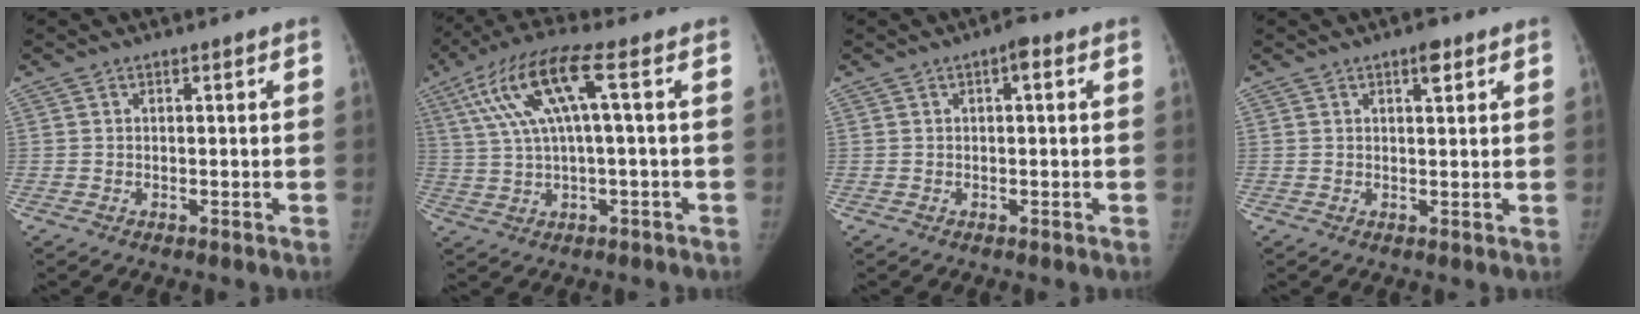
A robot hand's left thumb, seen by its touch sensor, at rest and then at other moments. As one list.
[{"total": 11.9, "force": [3.1, 2.0, 11.3], "torque": [-0.258, 0.031, 0.062]}, {"total": 1.8, "force": [0.6, 0.6, 1.6], "torque": [-0.024, 0.004, 0.002]}, {"total": 2.6, "force": [1.6, 0.9, 1.9], "torque": [-0.023, -0.007, 0.021]}]